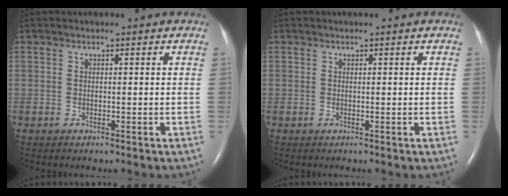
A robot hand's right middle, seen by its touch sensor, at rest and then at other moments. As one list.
[{"total": 0.0}]